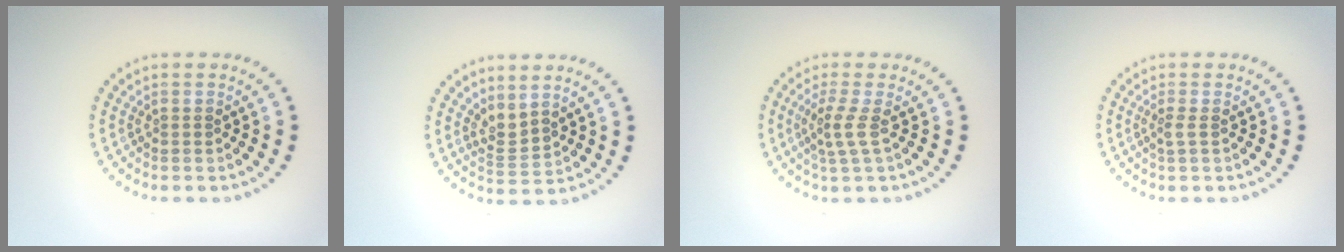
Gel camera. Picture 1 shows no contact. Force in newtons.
{"total": 2.2, "press": 1.5, "slide": 1.6}
{"total": 2.1, "press": 1.5, "slide": 1.5}
{"total": 1.0, "press": 0.8, "slide": 0.6}